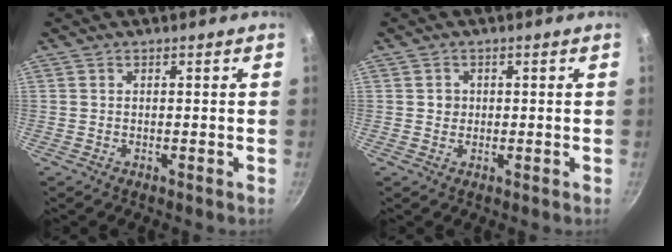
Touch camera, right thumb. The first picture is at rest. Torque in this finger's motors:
{"motor_torque": [0.00, 0.22, 0.46, -0.24, -0.02]}